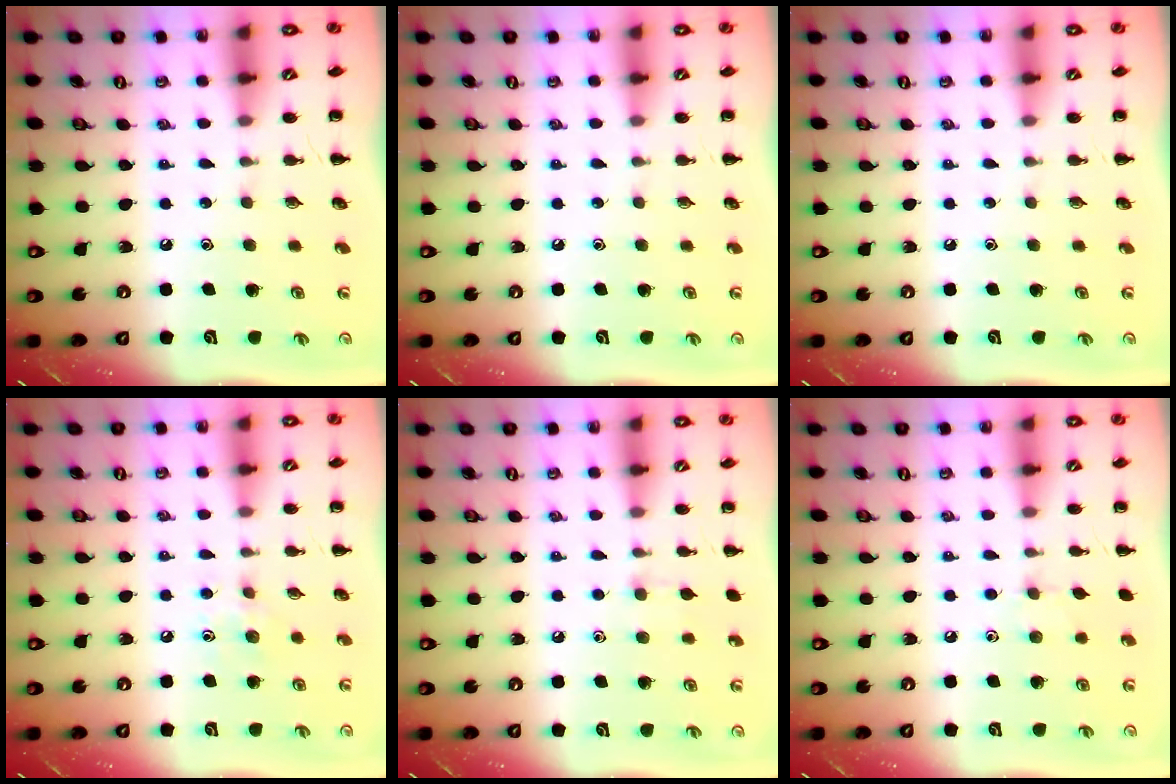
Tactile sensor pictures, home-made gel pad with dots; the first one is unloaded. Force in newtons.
{"total": 0.0}
{"total": 0.0}
{"total": 6.8, "press": 6.6, "slide": 1.7}
{"total": 5.8, "press": 5.5, "slide": 2.0}
{"total": 5.6, "press": 5.3, "slide": 1.7}